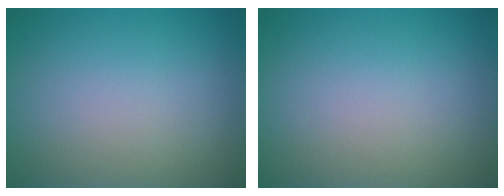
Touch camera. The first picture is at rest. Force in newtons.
{"total": 0.0}